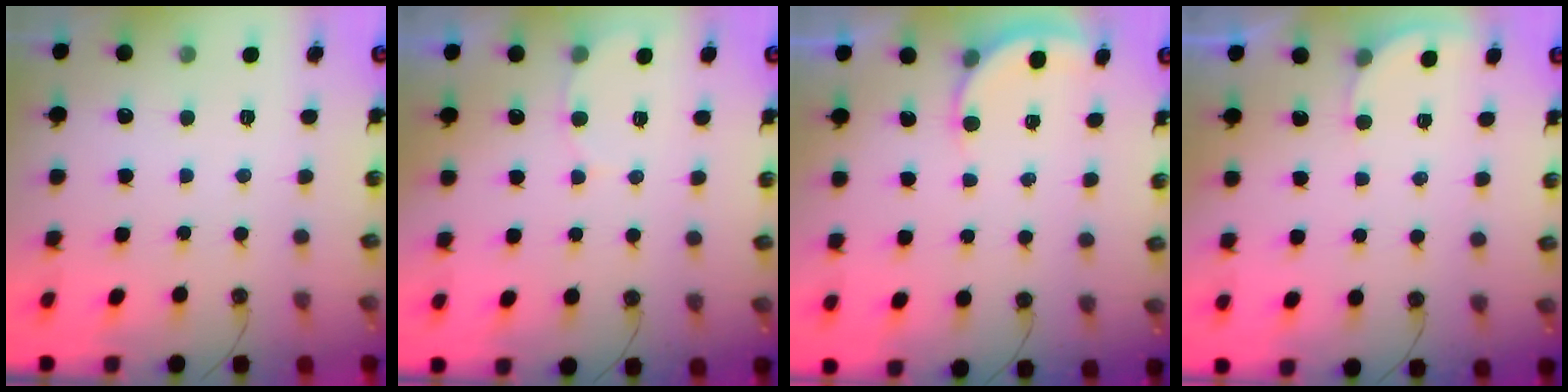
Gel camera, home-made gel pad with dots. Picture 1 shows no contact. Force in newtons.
{"total": 4.2, "press": 4.2, "slide": 0.3}
{"total": 3.5, "press": 3.5, "slide": 0.3}
{"total": 2.7, "press": 2.7, "slide": 0.2}